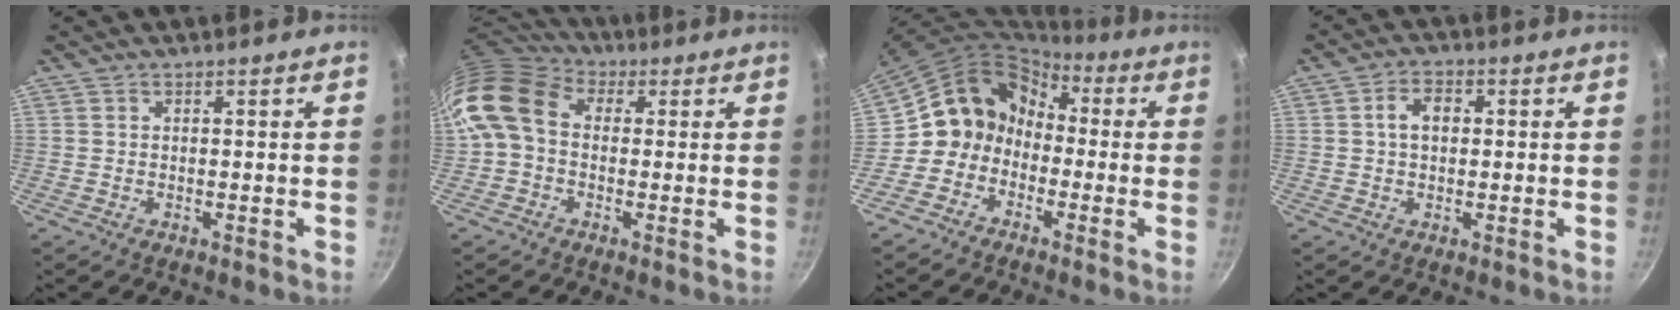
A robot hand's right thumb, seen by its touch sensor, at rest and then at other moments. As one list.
[{"total": 11.8, "force": [0.8, 9.0, 7.7], "torque": [-0.140, 0.028, -0.007]}, {"total": 10.5, "force": [-1.6, 9.5, 4.2], "torque": [-0.043, 0.054, -0.055]}, {"total": 4.5, "force": [0.5, 3.1, 3.2], "torque": [-0.041, 0.012, 0.002]}]